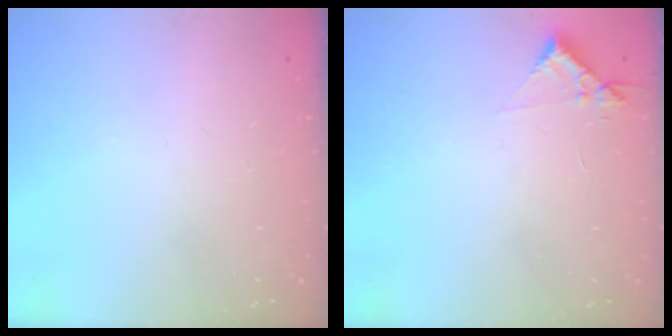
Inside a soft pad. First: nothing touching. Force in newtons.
{"total": 3.9, "press": 3.9, "slide": 0.5}